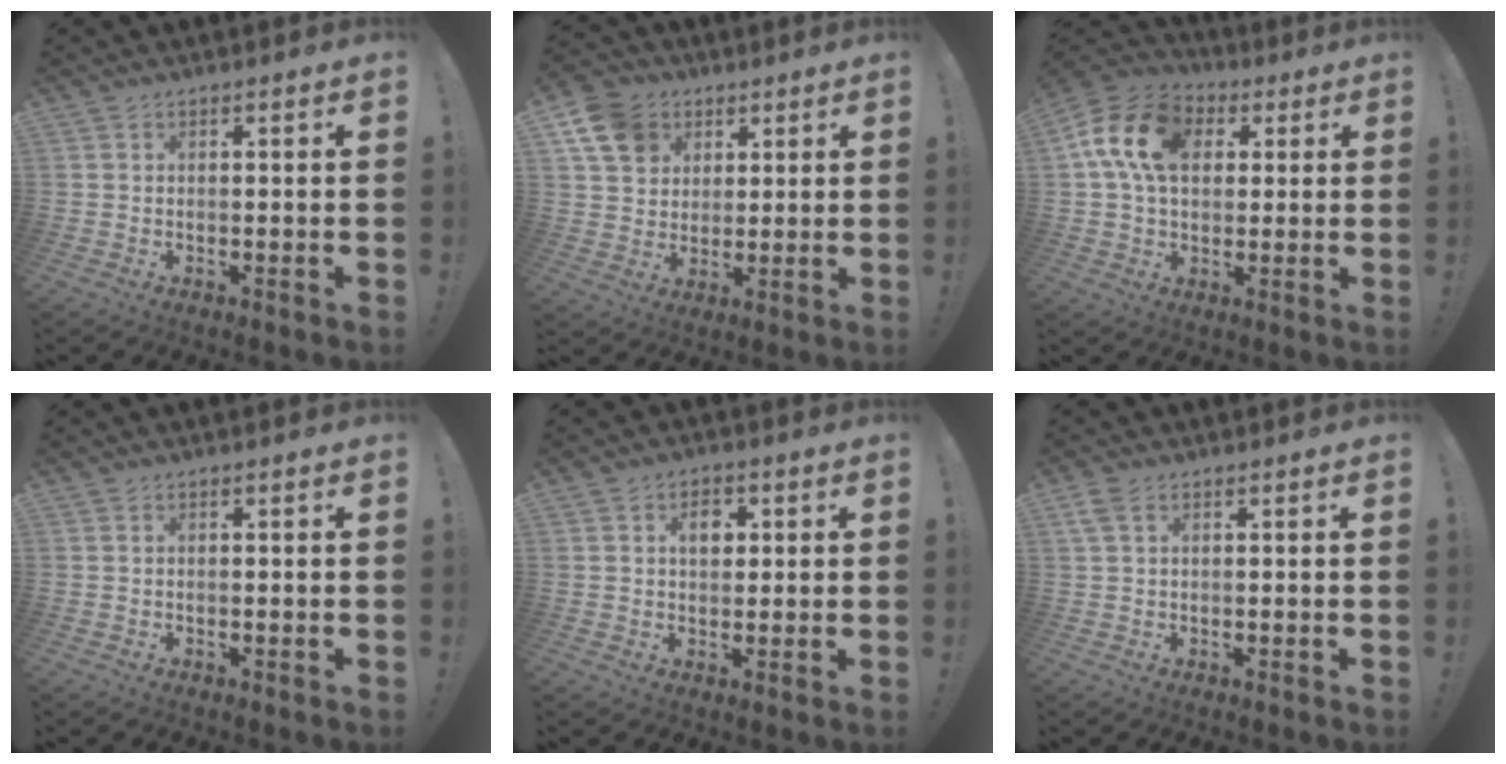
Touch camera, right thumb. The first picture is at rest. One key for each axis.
{"total": 13.2, "fx": 5.8, "fy": 10.6, "fz": 5.3, "tx": -0.079, "ty": -0.025, "tz": 0.120}
{"total": 16.2, "fx": 4.6, "fy": 11.2, "fz": 10.7, "tx": -0.187, "ty": 0.006, "tz": 0.087}
{"total": 0.0}
{"total": 5.2, "fx": 1.4, "fy": 3.8, "fz": 3.3, "tx": -0.037, "ty": 0.000, "tz": 0.016}
{"total": 2.7, "fx": 1.2, "fy": 1.4, "fz": 2.0, "tx": -0.048, "ty": 0.006, "tz": 0.025}